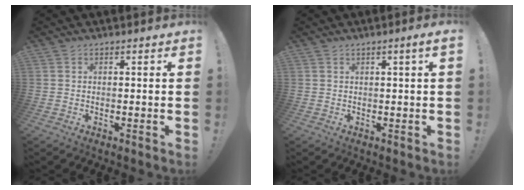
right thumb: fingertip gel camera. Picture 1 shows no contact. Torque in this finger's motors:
{"motor_torque": [0.17, 0.08, 0.01, -0.08, 0.04]}